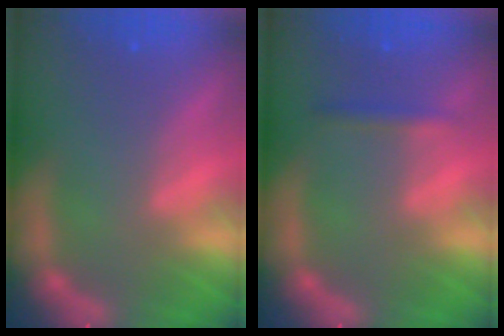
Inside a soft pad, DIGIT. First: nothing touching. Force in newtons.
{"total": 1.4}